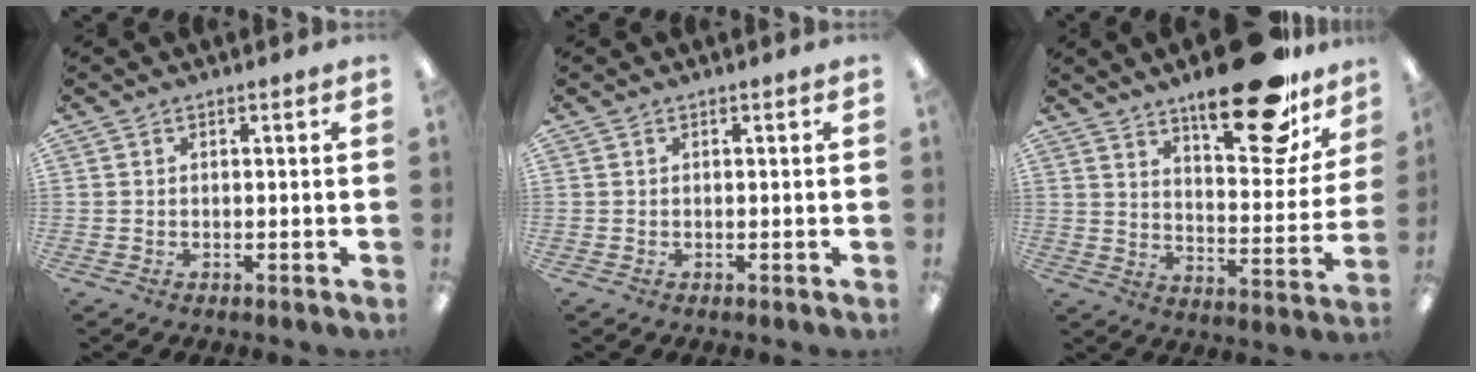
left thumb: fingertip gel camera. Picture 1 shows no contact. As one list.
[{"total": 0.0}, {"total": 21.7, "force": [15.4, 7.5, 13.4], "torque": [-0.182, -0.099, 0.250]}]